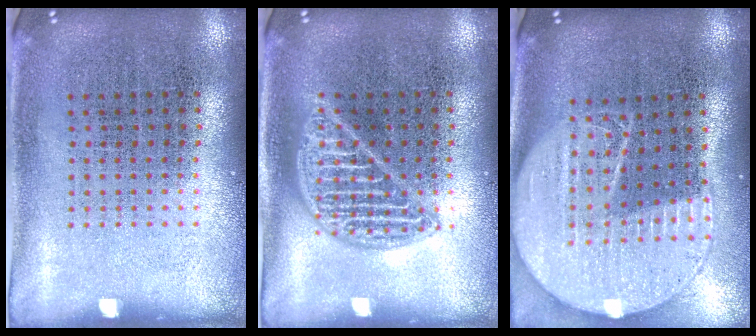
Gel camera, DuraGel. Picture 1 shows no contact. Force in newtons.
{"total": 2.1, "press": 2.1, "slide": 0.3}
{"total": 2.1, "press": 1.8, "slide": 1.1}